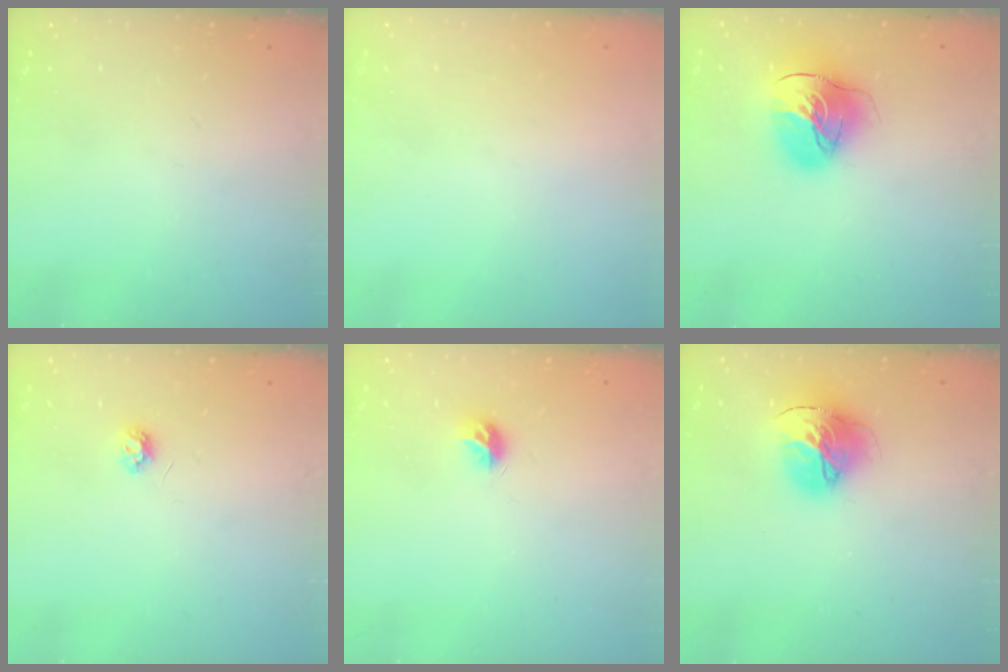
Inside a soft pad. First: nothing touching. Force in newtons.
{"total": 0.9, "press": 0.9, "slide": 0.1}
{"total": 18.0, "press": 17.9, "slide": 2.5}
{"total": 4.2, "press": 4.2, "slide": 0.6}
{"total": 5.8, "press": 5.8, "slide": 0.5}
{"total": 16.7, "press": 16.6, "slide": 1.8}